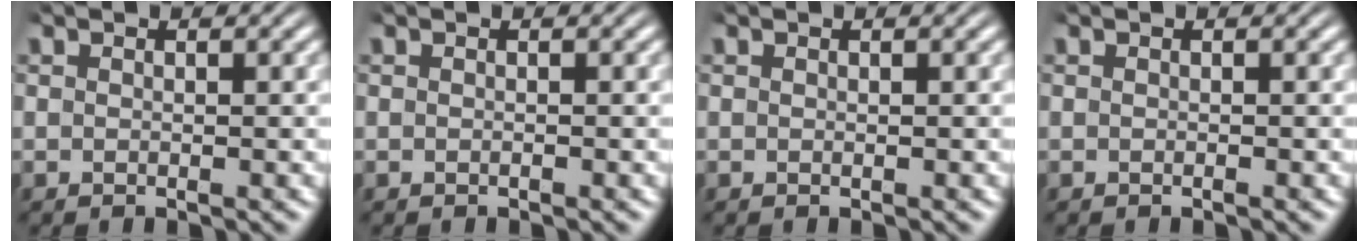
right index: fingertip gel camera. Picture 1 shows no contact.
{"total": 0.0}
{"total": 0.0}
{"total": 0.0}